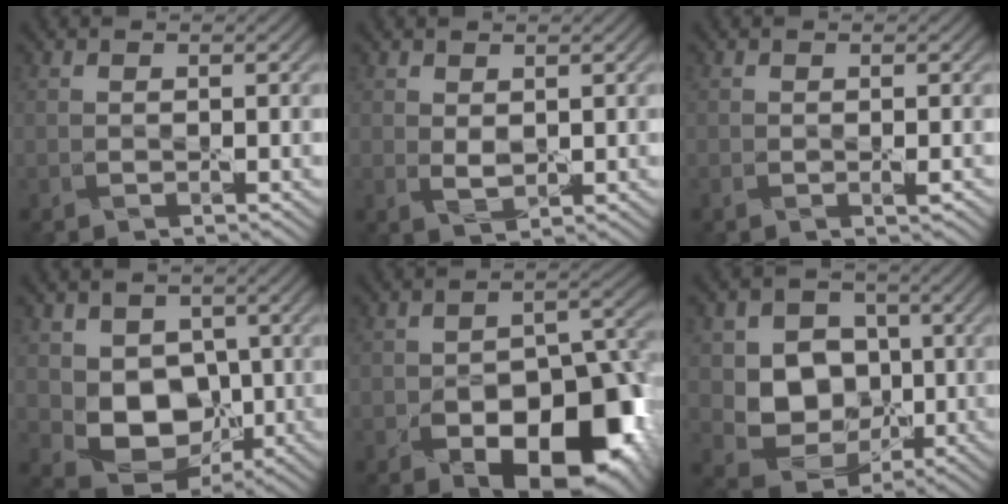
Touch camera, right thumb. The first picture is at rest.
{"total": 1.9, "force": [0.8, 1.2, 1.3], "torque": [-0.030, -0.006, 0.019]}
{"total": 1.0, "force": [-0.3, 0.4, 0.9], "torque": [-0.017, -0.007, -0.004]}
{"total": 7.7, "force": [0.2, 6.1, 4.8], "torque": [-0.104, -0.023, 0.006]}
{"total": 15.9, "force": [-7.7, 9.0, 10.5], "torque": [-0.136, -0.018, -0.112]}
{"total": 8.4, "force": [0.1, 7.2, 4.2], "torque": [-0.091, -0.013, -0.012]}